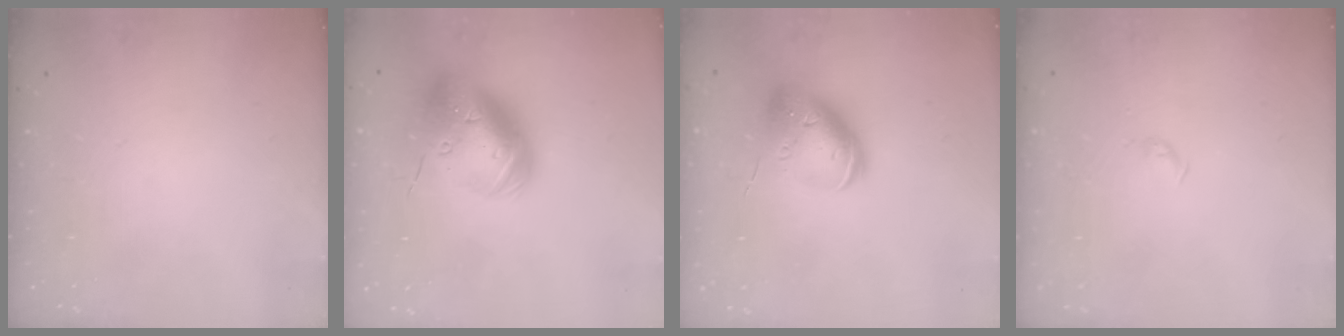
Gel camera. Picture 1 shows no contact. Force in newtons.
{"total": 25.7, "press": 25.4, "slide": 4.0}
{"total": 14.7, "press": 14.5, "slide": 2.3}
{"total": 2.6, "press": 2.5, "slide": 0.4}